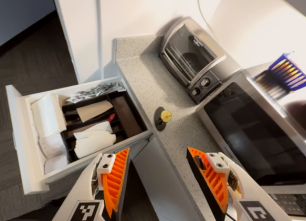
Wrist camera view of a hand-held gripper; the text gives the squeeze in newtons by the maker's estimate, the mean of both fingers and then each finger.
{"total": 0.0}